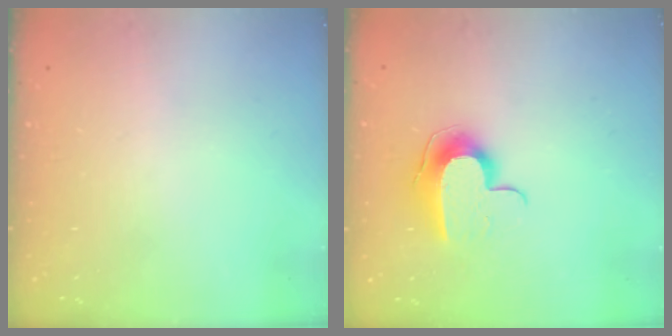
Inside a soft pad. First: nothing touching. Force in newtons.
{"total": 9.8, "press": 9.8, "slide": 0.6}